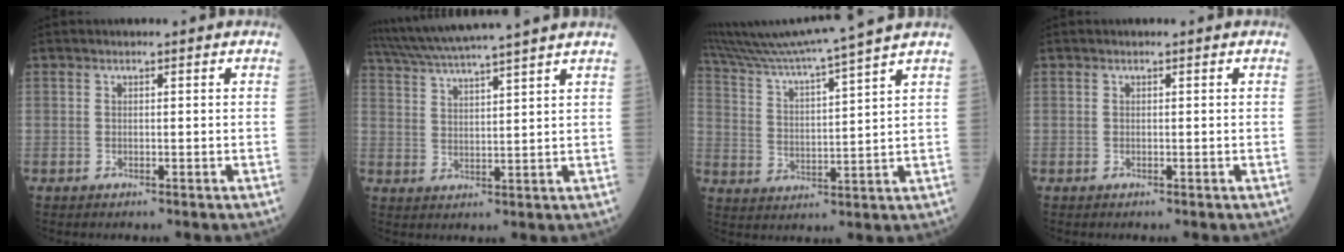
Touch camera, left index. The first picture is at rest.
{"total": 14.0, "force": [12.3, -1.7, 6.5], "torque": [-0.121, 0.010, 0.187]}
{"total": 15.5, "force": [13.6, -2.8, 6.9], "torque": [-0.126, -0.012, 0.214]}
{"total": 0.0}